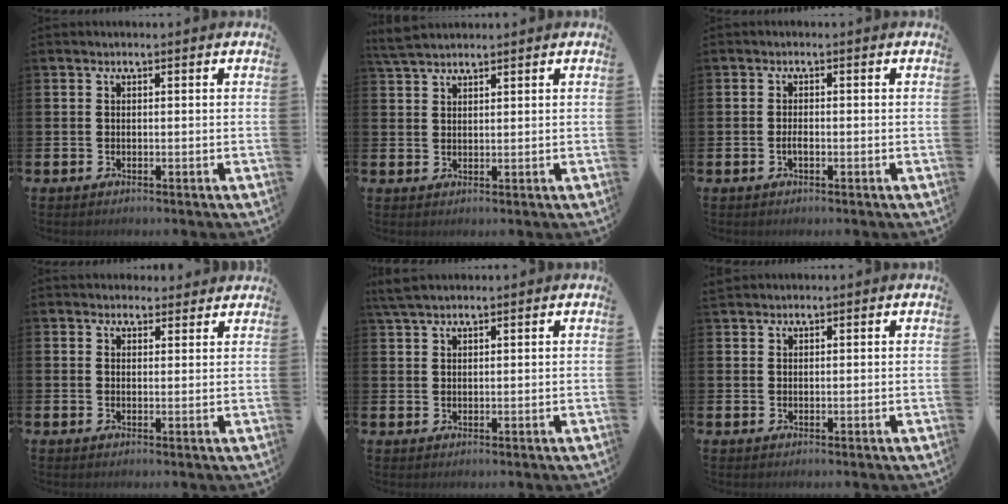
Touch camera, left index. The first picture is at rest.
{"total": 3.2, "force": [3.0, 0.7, 0.8], "torque": [-0.023, -0.006, 0.055]}
{"total": 1.2, "force": [-0.4, 0.5, 1.0], "torque": [-0.013, -0.001, -0.010]}
{"total": 2.6, "force": [2.4, 1.0, -0.2], "torque": [0.019, -0.013, 0.042]}
{"total": 3.0, "force": [2.6, 0.8, 1.3], "torque": [-0.030, 0.000, 0.048]}
{"total": 1.1, "force": [1.1, 0.3, 0.0], "torque": [0.007, 0.000, 0.019]}